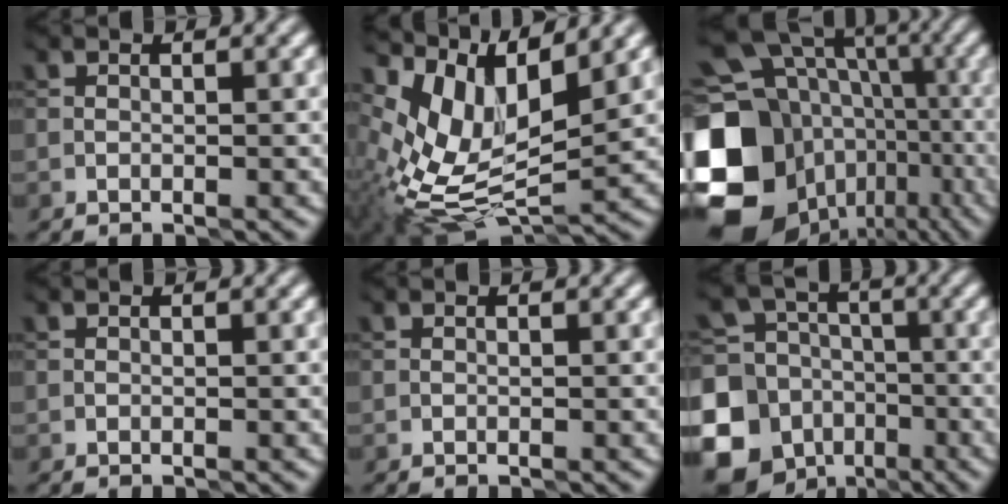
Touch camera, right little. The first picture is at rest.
{"total": 9.9, "force": [3.6, 5.4, 7.4], "torque": [-0.159, -0.013, 0.073]}
{"total": 21.4, "force": [-4.4, 18.0, 10.8], "torque": [-0.230, -0.026, -0.064]}
{"total": 0.0}
{"total": 0.0}
{"total": 12.9, "force": [-5.7, 10.9, 3.8], "torque": [-0.100, -0.040, -0.115]}